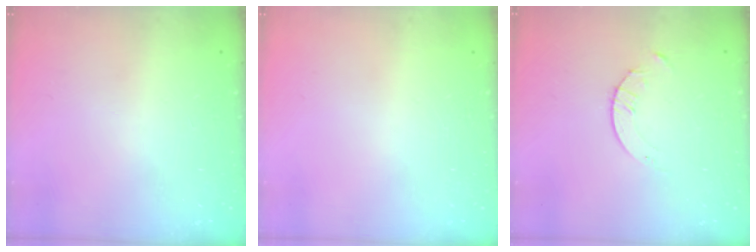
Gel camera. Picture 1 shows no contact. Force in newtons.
{"total": 0.0}
{"total": 2.1, "press": 2.1, "slide": 0.3}